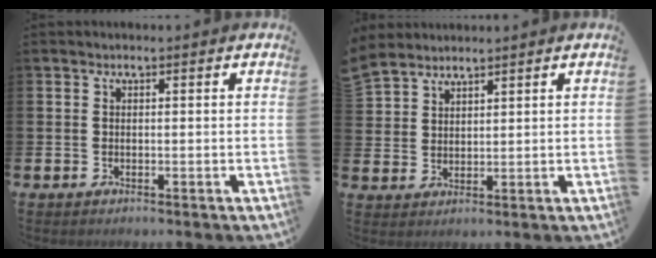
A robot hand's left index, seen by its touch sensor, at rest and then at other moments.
{"total": 4.1, "force": [3.8, 1.3, -0.2], "torque": [0.005, -0.020, 0.072]}